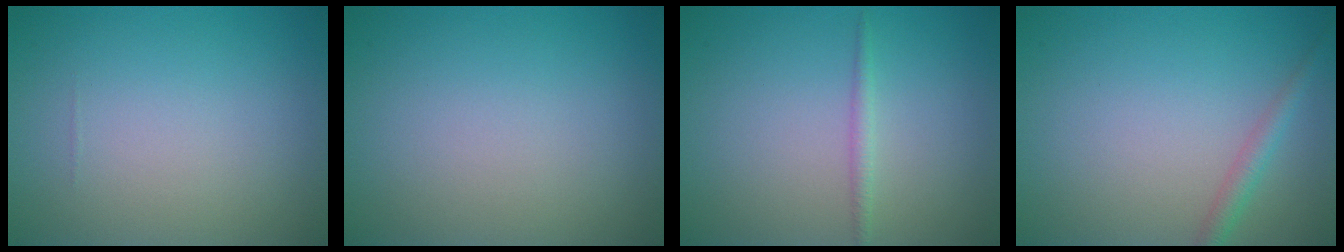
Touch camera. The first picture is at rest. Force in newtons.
{"total": 0.0}
{"total": 1.0, "press": 1.0, "slide": 0.0}
{"total": 1.7, "press": 1.7, "slide": 0.1}